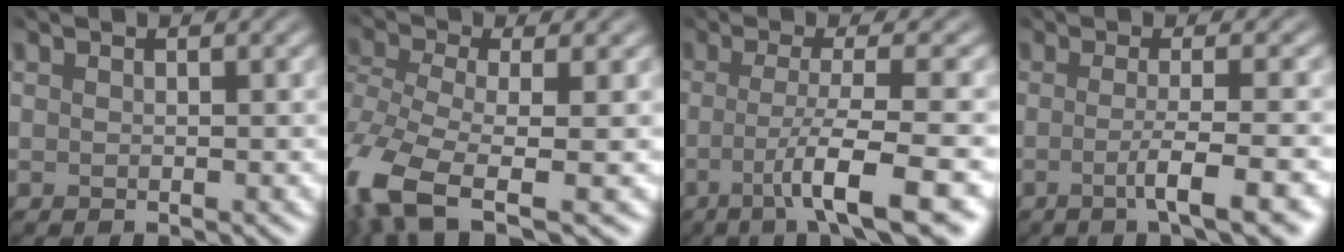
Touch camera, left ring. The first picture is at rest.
{"total": 9.2, "force": [-5.5, 3.4, 6.5], "torque": [-0.153, -0.021, -0.102]}
{"total": 7.3, "force": [-2.5, 1.2, 6.8], "torque": [-0.100, -0.013, -0.041]}
{"total": 5.2, "force": [-1.7, 0.9, 4.8], "torque": [-0.068, -0.005, -0.027]}